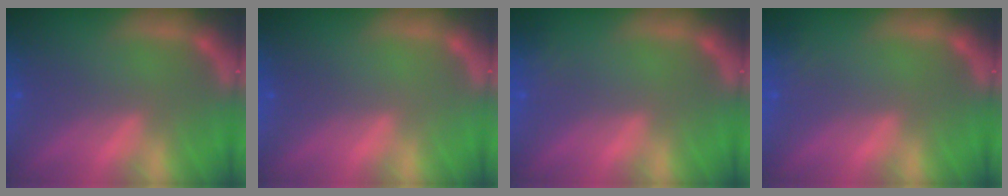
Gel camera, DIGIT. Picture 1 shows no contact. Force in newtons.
{"total": 0.0}
{"total": 1.4}
{"total": 1.4}